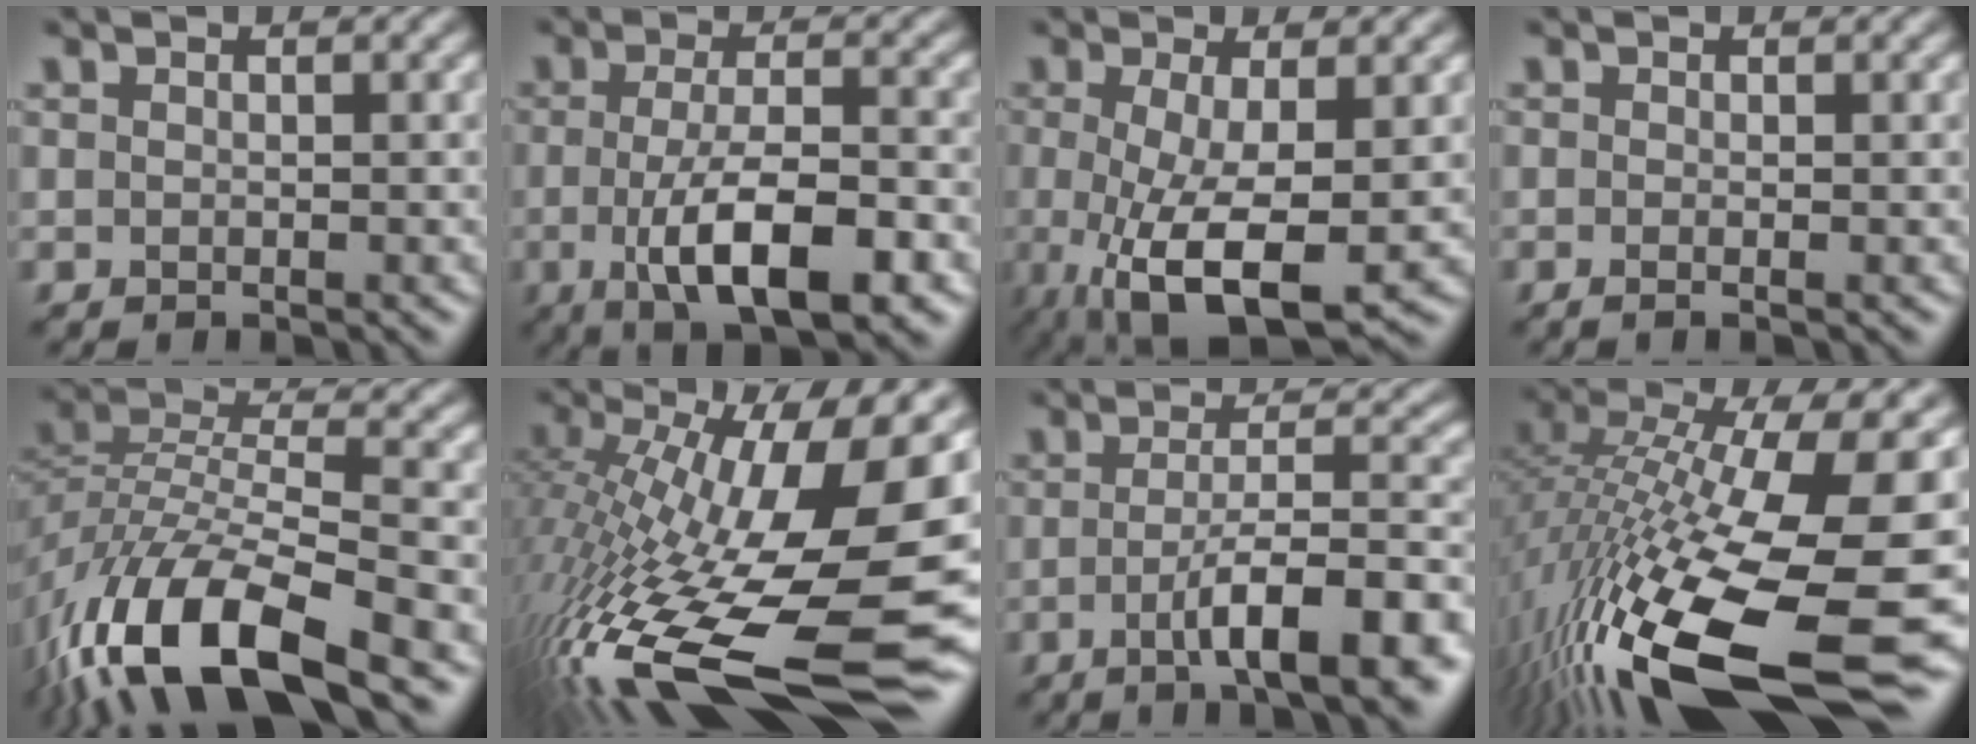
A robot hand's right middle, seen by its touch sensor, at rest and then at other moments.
{"total": 8.6, "force": [-2.3, 2.8, 7.8], "torque": [-0.131, -0.010, -0.038]}
{"total": 7.7, "force": [-1.8, 2.2, 7.2], "torque": [-0.144, -0.021, -0.027]}
{"total": 0.9, "force": [-0.3, 0.2, 0.8], "torque": [-0.014, -0.009, -0.005]}
{"total": 13.6, "force": [-8.0, 4.8, 9.9], "torque": [-0.196, -0.006, -0.155]}
{"total": 18.9, "force": [-3.7, 6.5, 17.3], "torque": [-0.320, -0.023, -0.060]}
{"total": 9.2, "force": [-3.5, 2.3, 8.2], "torque": [-0.117, 0.002, -0.055]}
{"total": 17.8, "force": [-5.0, 6.0, 16.0], "torque": [-0.328, -0.008, -0.092]}